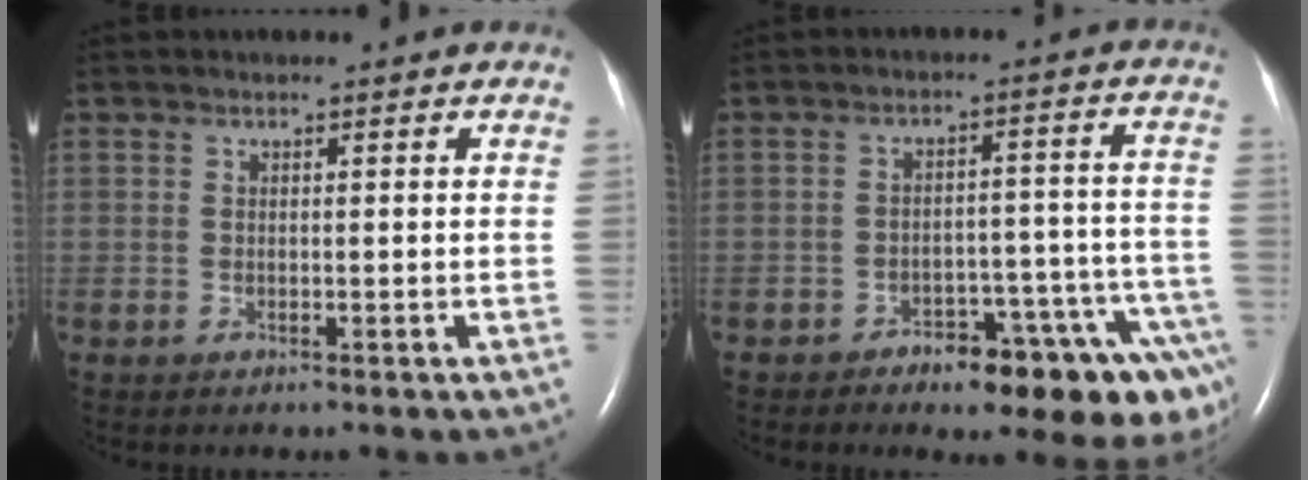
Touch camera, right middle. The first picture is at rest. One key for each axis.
{"total": 15.0, "fx": -10.3, "fy": 4.6, "fz": 9.9, "tx": -0.034, "ty": 0.047, "tz": -0.127}